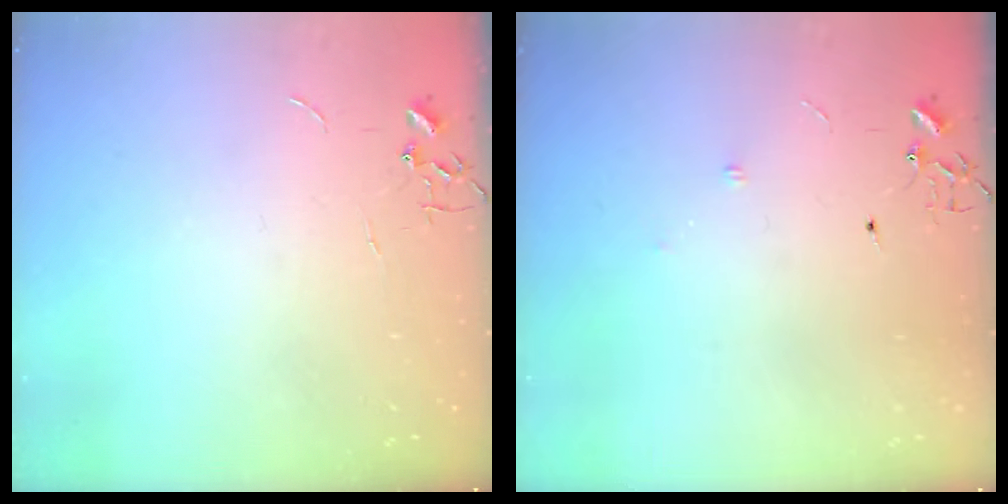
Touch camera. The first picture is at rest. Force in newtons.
{"total": 4.1, "press": 4.0, "slide": 0.6}